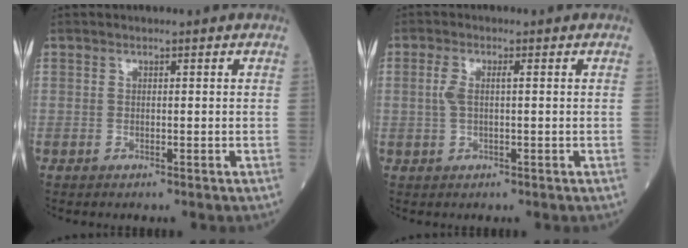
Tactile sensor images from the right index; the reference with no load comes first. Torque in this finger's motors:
{"motor_torque": [0.55, 0.28, 0.34, 0.09]}